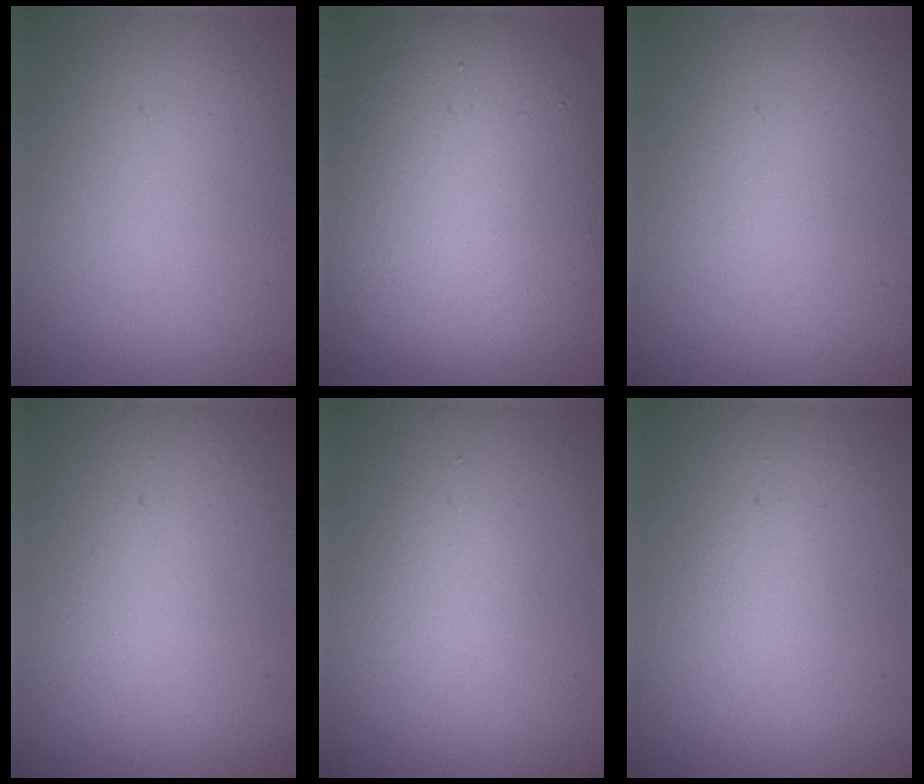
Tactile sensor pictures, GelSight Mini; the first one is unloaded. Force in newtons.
{"total": 14.2, "press": 14.1, "slide": 1.2}
{"total": 0.0}
{"total": 0.7, "press": 0.7, "slide": 0.0}
{"total": 1.6, "press": 1.6, "slide": 0.2}
{"total": 0.9, "press": 0.9, "slide": 0.0}